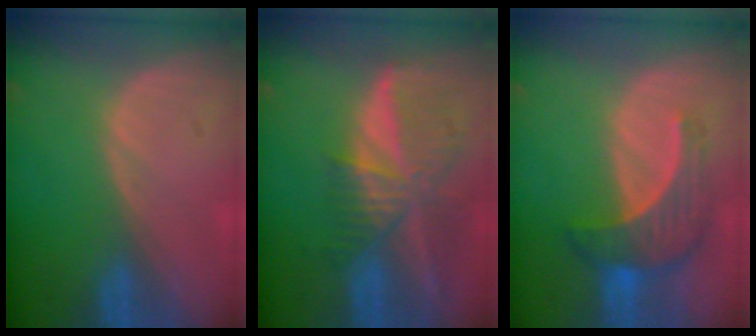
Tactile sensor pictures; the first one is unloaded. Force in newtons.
{"total": 9.3, "press": 8.0, "slide": 4.7}
{"total": 7.3, "press": 6.8, "slide": 2.5}